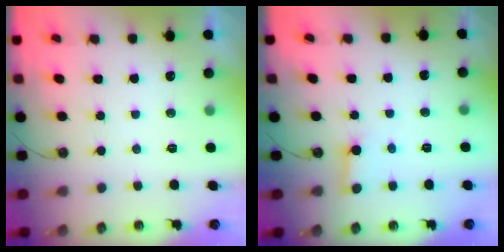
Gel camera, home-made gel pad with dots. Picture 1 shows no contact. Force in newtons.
{"total": 2.7, "press": 2.7, "slide": 0.1}